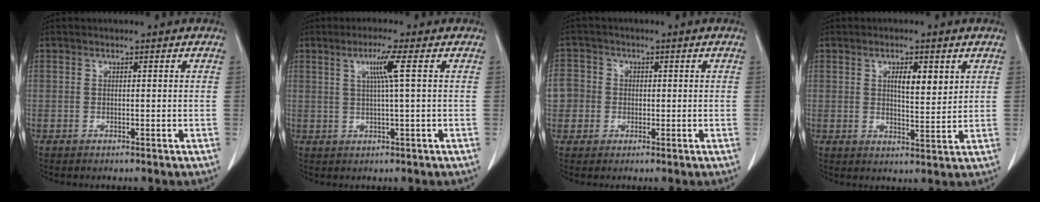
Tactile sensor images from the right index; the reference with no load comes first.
{"total": 4.2, "force": [1.2, -1.0, 3.9], "torque": [-0.077, 0.000, 0.025]}
{"total": 5.7, "force": [-0.4, 5.6, 1.2], "torque": [-0.034, 0.022, -0.007]}
{"total": 4.9, "force": [2.0, 1.4, 4.2], "torque": [-0.070, -0.003, 0.034]}